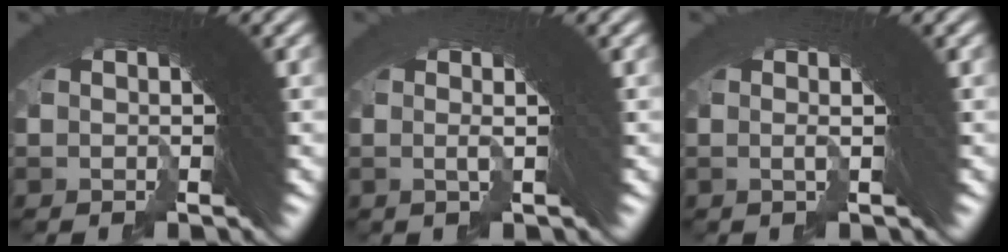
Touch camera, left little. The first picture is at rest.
{"total": 2.7, "force": [1.4, 0.6, 2.2], "torque": [-0.021, 0.020, 0.013]}
{"total": 2.2, "force": [1.0, 0.5, 1.9], "torque": [-0.016, 0.016, 0.006]}